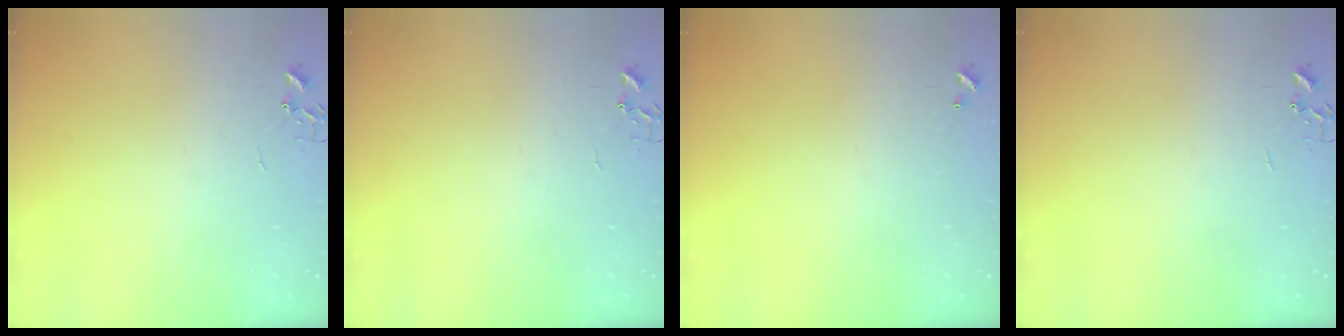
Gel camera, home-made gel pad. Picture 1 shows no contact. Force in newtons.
{"total": 0.0}
{"total": 0.0}
{"total": 0.0}